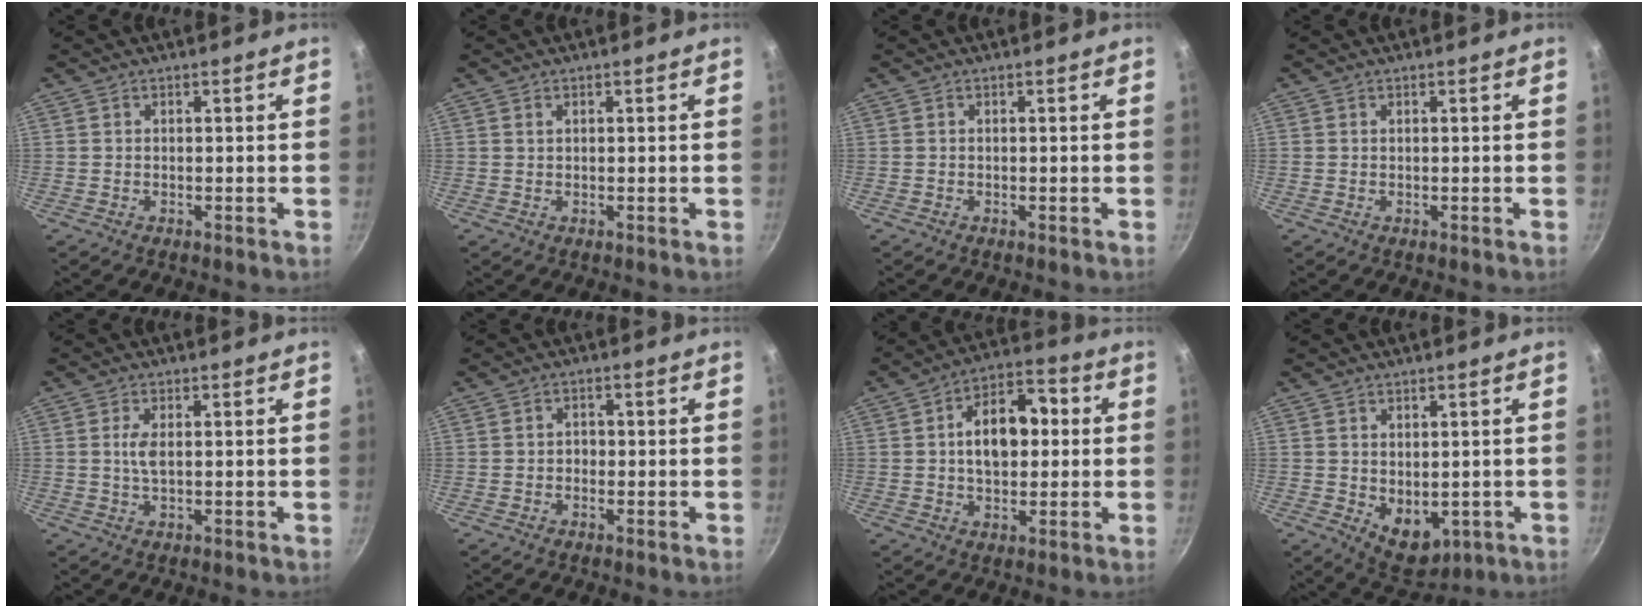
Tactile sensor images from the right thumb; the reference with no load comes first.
{"total": 0.6, "force": [0.3, 0.4, 0.4], "torque": [-0.007, 0.000, 0.007]}
{"total": 0.0}
{"total": 0.0}
{"total": 2.9, "force": [0.4, 1.2, 2.6], "torque": [-0.061, -0.001, 0.011]}
{"total": 1.5, "force": [-0.4, 1.3, 0.7], "torque": [0.001, 0.006, -0.010]}
{"total": 12.8, "force": [1.3, 7.8, 10.0], "torque": [-0.130, 0.024, 0.013]}
{"total": 7.3, "force": [-1.4, 4.7, 5.4], "torque": [-0.059, -0.004, 0.002]}